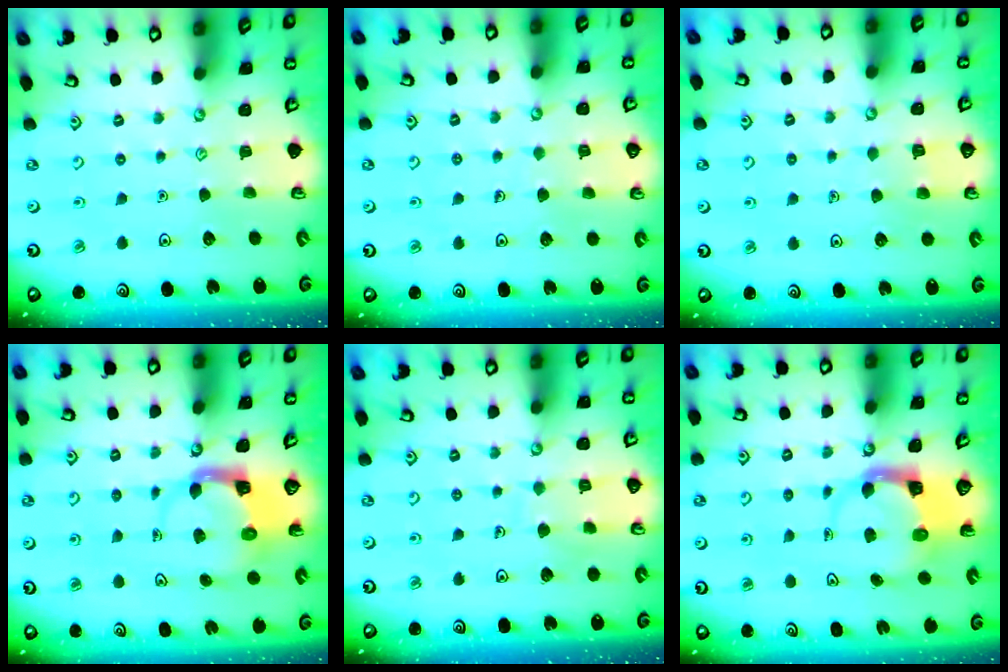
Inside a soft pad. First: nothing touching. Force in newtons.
{"total": 3.3, "press": 3.3, "slide": 0.2}
{"total": 3.9, "press": 3.8, "slide": 0.3}
{"total": 3.9, "press": 3.8, "slide": 0.4}
{"total": 5.1, "press": 5.1, "slide": 0.3}
{"total": 3.6, "press": 3.6, "slide": 0.5}